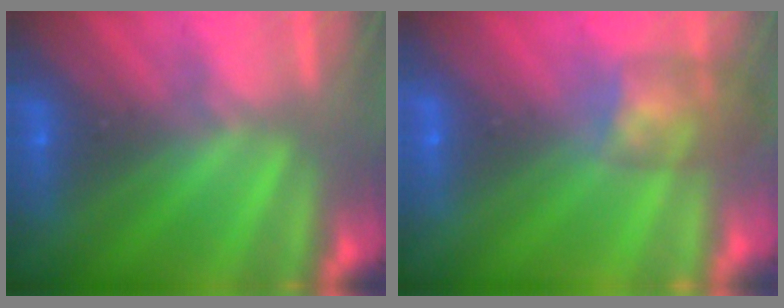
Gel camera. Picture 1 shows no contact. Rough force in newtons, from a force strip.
{"total": 7.2}